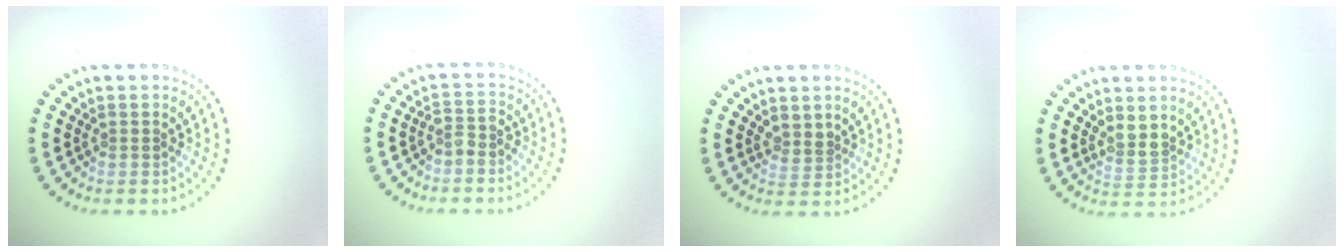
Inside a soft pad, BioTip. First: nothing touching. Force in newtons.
{"total": 1.5, "press": 1.2, "slide": 0.9}
{"total": 1.6, "press": 1.1, "slide": 1.1}
{"total": 2.2, "press": 1.8, "slide": 1.1}